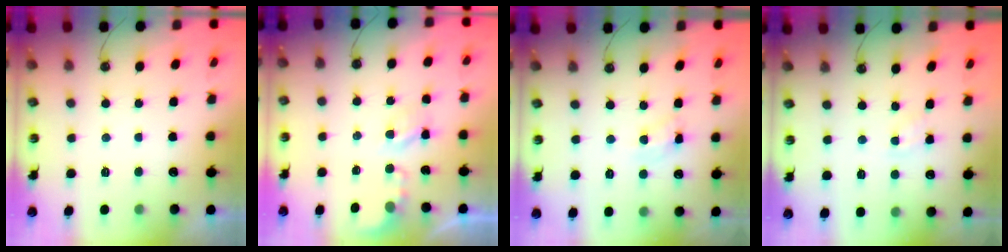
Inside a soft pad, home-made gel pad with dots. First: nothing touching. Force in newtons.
{"total": 2.9, "press": 2.9, "slide": 0.4}
{"total": 7.7, "press": 7.6, "slide": 0.6}
{"total": 3.0, "press": 2.9, "slide": 0.4}